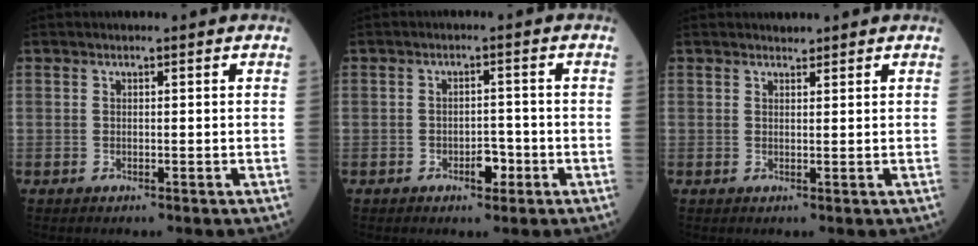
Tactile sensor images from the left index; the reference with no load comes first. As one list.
[{"total": 2.8, "force": [-1.4, 1.5, 1.9], "torque": [-0.025, 0.005, -0.022]}, {"total": 1.2, "force": [1.1, 0.3, -0.1], "torque": [-0.011, 0.003, 0.020]}]